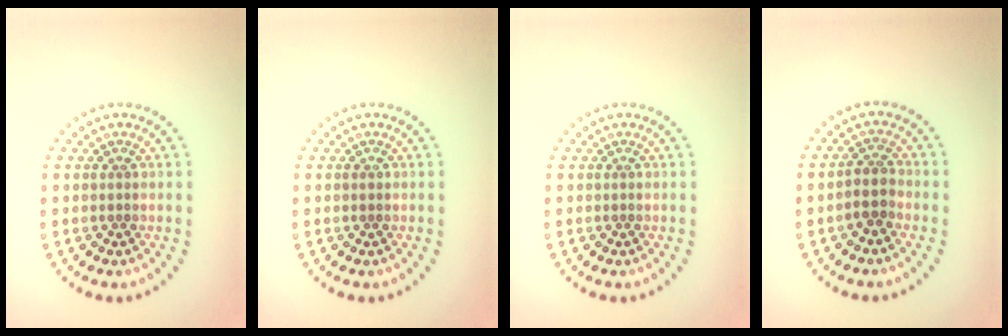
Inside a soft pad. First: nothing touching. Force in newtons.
{"total": 0.5, "press": 0.5, "slide": 0.1}
{"total": 0.0}
{"total": 2.2, "press": 1.9, "slide": 1.1}